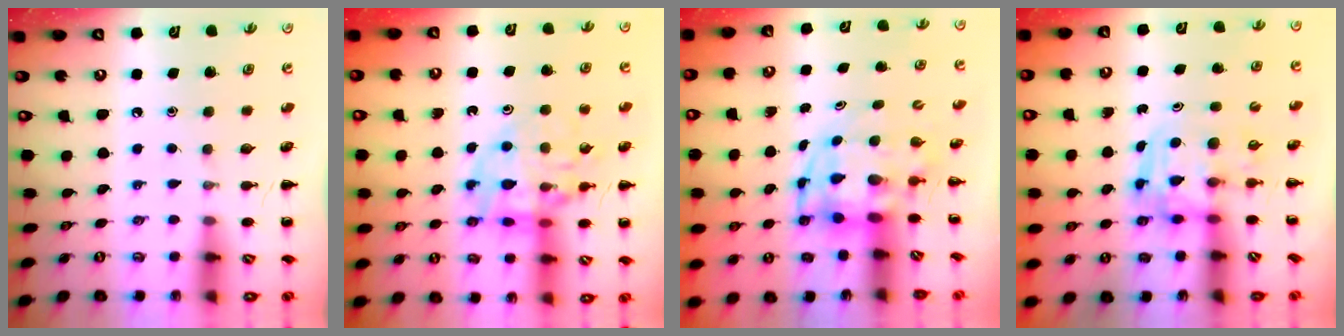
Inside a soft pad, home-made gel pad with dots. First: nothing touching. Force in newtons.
{"total": 15.6, "press": 15.4, "slide": 2.2}
{"total": 3.6, "press": 3.5, "slide": 1.0}
{"total": 3.5, "press": 3.5, "slide": 0.6}